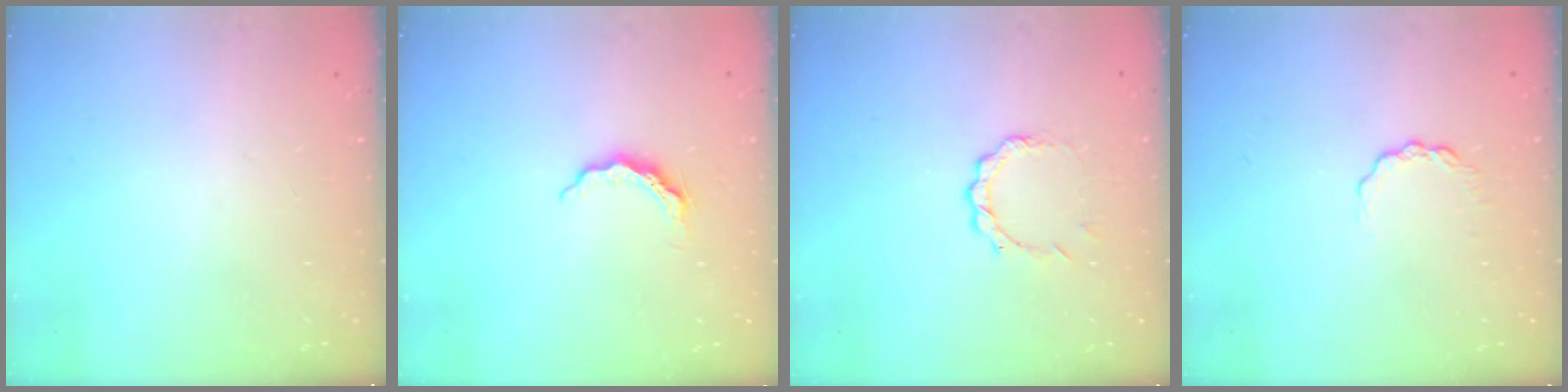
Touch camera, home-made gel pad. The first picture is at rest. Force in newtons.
{"total": 5.9, "press": 5.9, "slide": 0.6}
{"total": 5.5, "press": 5.5, "slide": 0.5}
{"total": 3.8, "press": 3.8, "slide": 0.5}